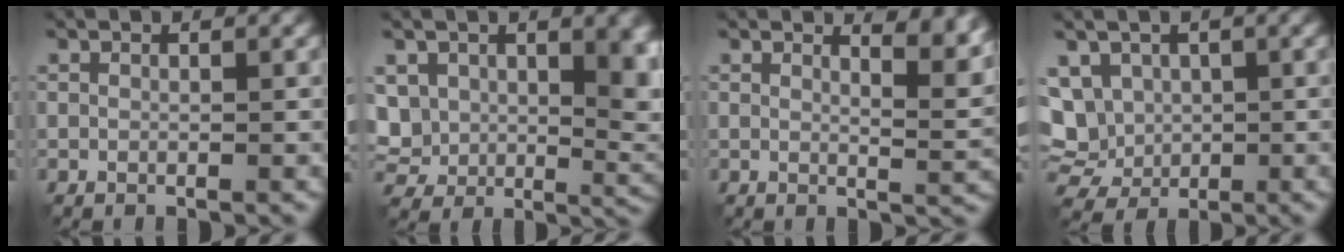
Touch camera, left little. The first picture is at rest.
{"total": 10.5, "force": [2.7, 7.5, 6.9], "torque": [-0.139, -0.025, 0.060]}
{"total": 5.6, "force": [4.0, 2.0, 3.5], "torque": [-0.026, 0.013, 0.038]}
{"total": 7.1, "force": [1.1, 5.9, 3.9], "torque": [-0.091, 0.009, 0.010]}